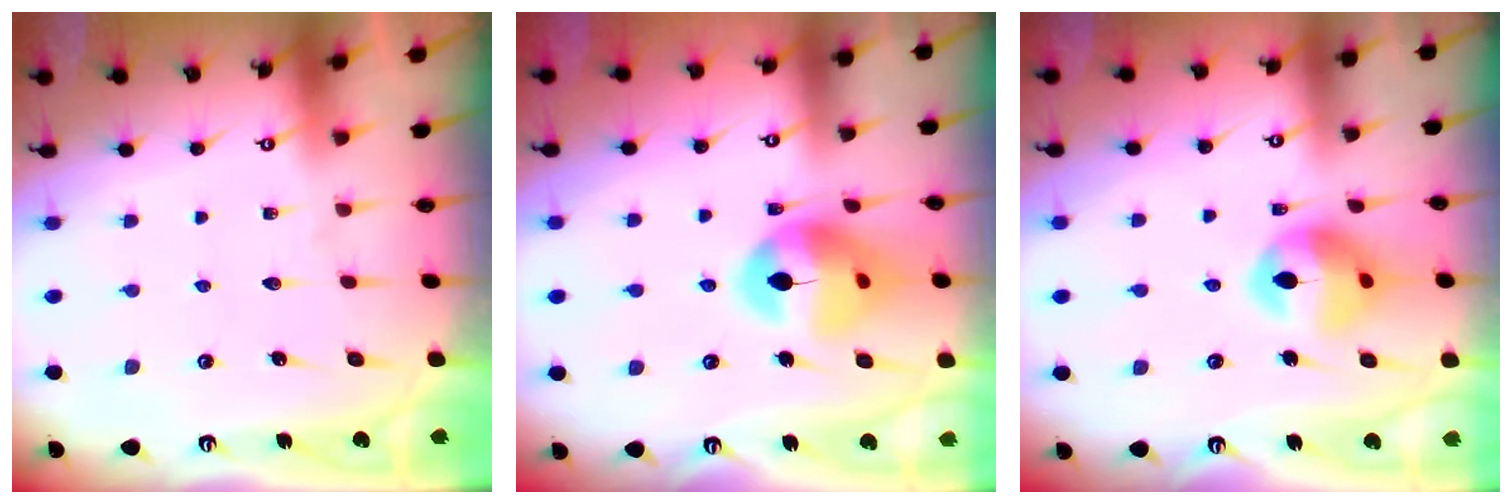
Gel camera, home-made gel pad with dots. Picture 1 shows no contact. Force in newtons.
{"total": 14.6, "press": 14.5, "slide": 1.6}
{"total": 14.0, "press": 13.9, "slide": 1.5}